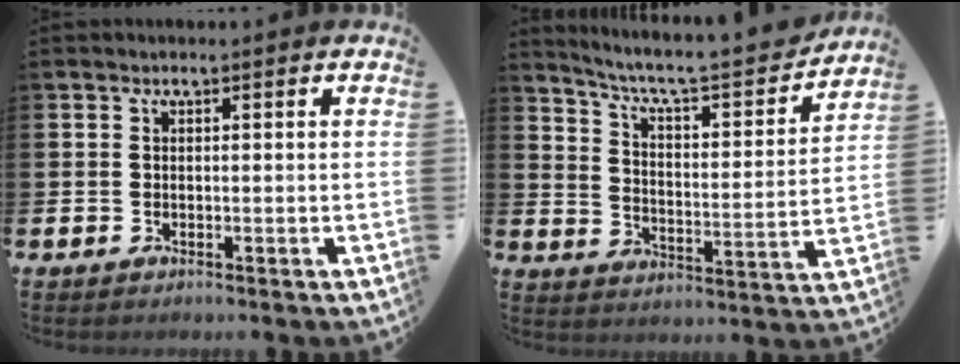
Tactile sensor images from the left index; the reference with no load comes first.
{"total": 7.3, "force": [6.5, 1.1, 3.0], "torque": [-0.081, -0.051, 0.104]}